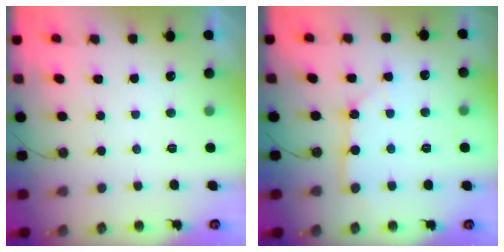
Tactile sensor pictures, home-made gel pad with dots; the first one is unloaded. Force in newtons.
{"total": 4.6, "press": 4.5, "slide": 0.4}